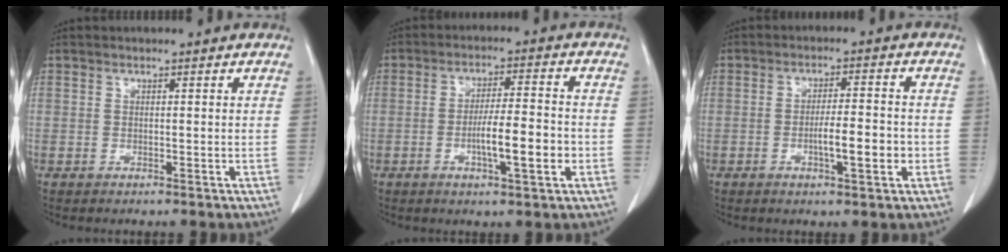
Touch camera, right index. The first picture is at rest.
{"total": 7.5, "force": [-2.0, 0.9, 7.2], "torque": [-0.118, 0.003, -0.029]}
{"total": 5.7, "force": [-1.4, 0.9, 5.4], "torque": [-0.088, 0.002, -0.017]}